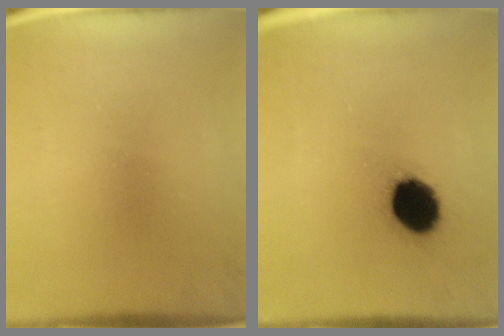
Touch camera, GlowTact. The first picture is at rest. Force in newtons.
{"total": 13.6}